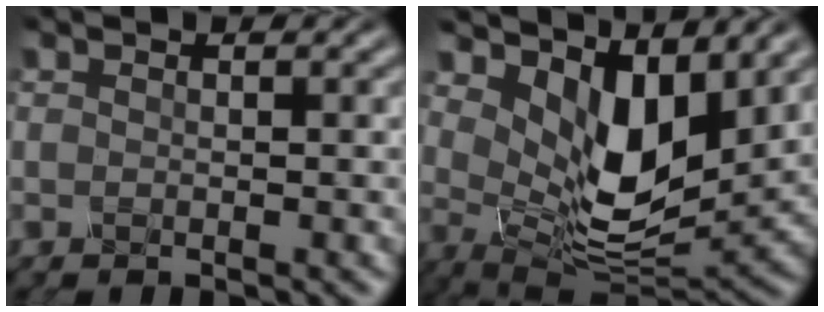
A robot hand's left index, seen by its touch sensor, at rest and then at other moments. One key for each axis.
{"total": 7.4, "fx": 3.5, "fy": 3.7, "fz": 5.4, "tx": -0.105, "ty": -0.020, "tz": 0.058}